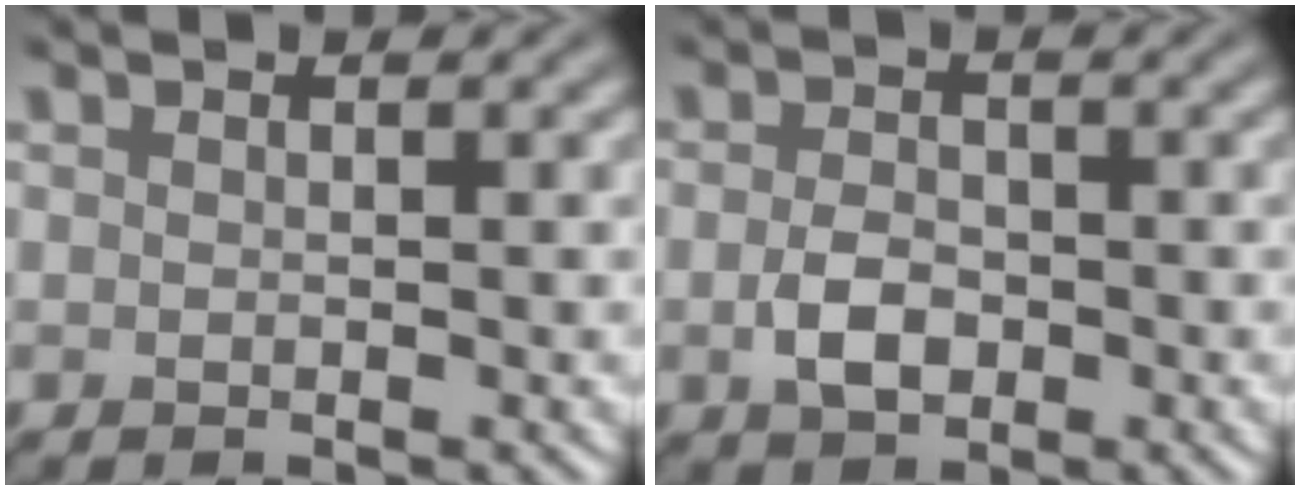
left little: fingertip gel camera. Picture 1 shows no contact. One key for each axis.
{"total": 2.9, "fx": -0.8, "fy": 2.0, "fz": 2.0, "tx": -0.042, "ty": -0.003, "tz": -0.018}